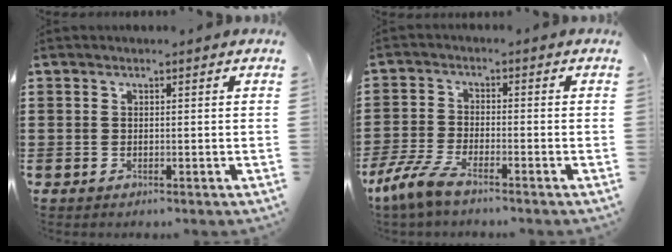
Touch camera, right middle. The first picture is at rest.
{"total": 5.6, "force": [-4.2, 1.0, 3.5], "torque": [-0.106, -0.018, -0.090]}